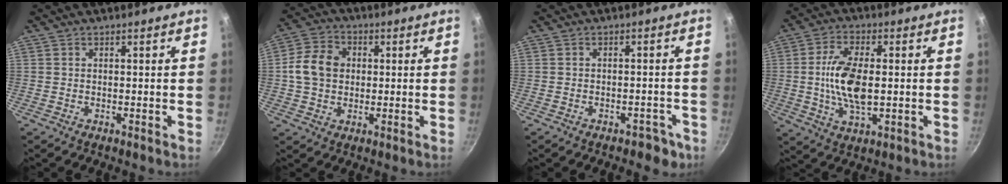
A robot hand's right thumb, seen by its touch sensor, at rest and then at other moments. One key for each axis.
{"total": 9.4, "fx": 0.7, "fy": 7.4, "fz": 5.7, "tx": -0.094, "ty": 0.018, "tz": 0.006}
{"total": 4.0, "fx": -2.9, "fy": 2.2, "fz": 1.6, "tx": -0.008, "ty": 0.023, "tz": -0.035}
{"total": 11.4, "fx": 0.0, "fy": 5.3, "fz": 10.0, "tx": -0.196, "ty": -0.003, "tz": 0.001}